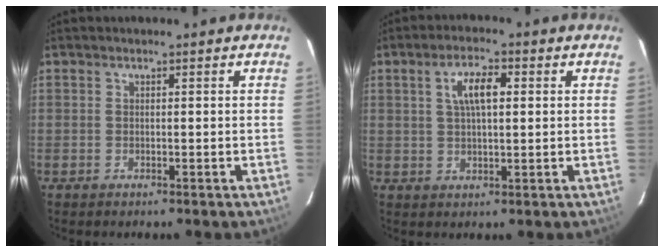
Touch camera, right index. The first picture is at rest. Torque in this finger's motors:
{"motor_torque": [0.18, 0.10, 0.20, 0.07]}